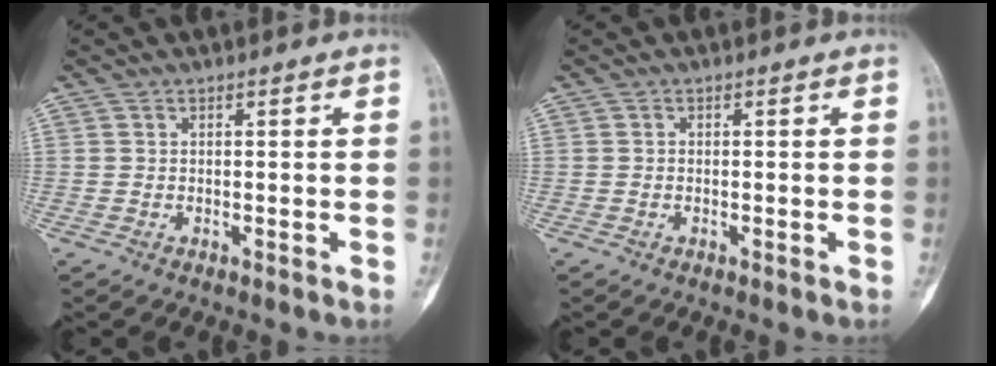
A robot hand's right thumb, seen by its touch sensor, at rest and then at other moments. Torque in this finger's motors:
{"motor_torque": [0.15, -0.08, 0.08, -0.19, -0.04]}